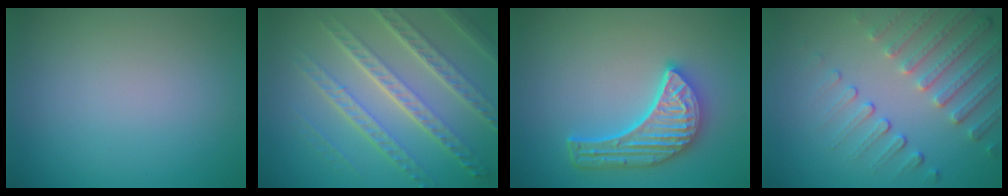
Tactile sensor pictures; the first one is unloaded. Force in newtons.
{"total": 7.1, "press": 5.0, "slide": 5.0}
{"total": 5.7, "press": 4.5, "slide": 3.5}
{"total": 4.7, "press": 3.7, "slide": 3.0}